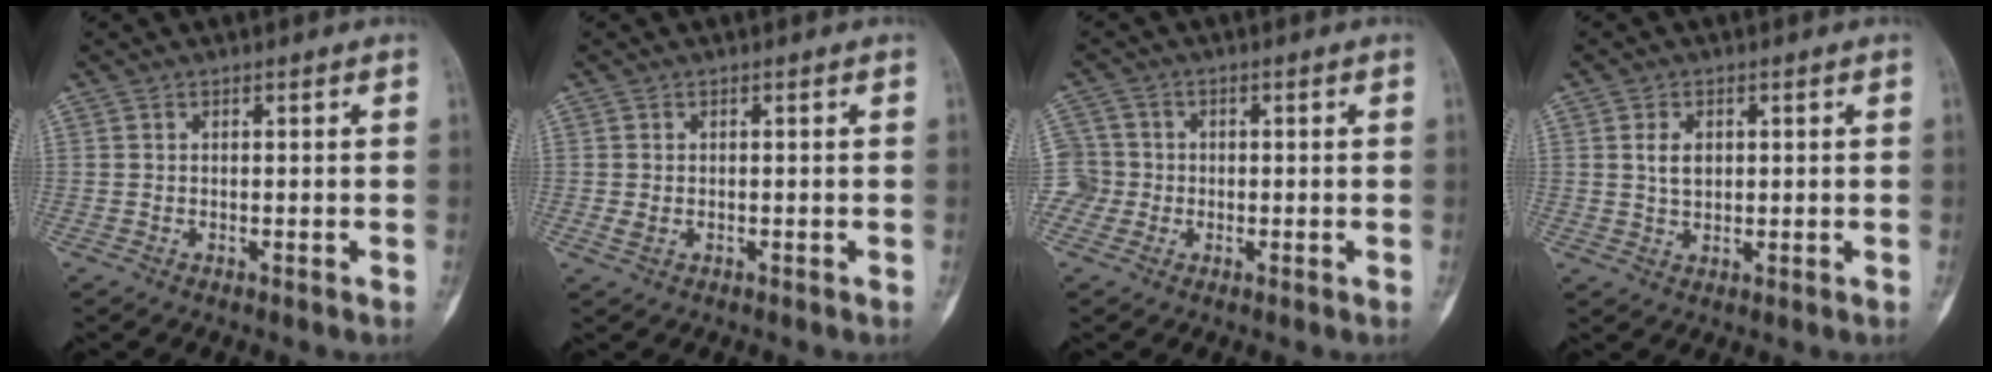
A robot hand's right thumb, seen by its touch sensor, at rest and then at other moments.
{"total": 1.4, "force": [-0.2, 1.0, 1.0], "torque": [-0.021, 0.003, -0.003]}
{"total": 4.8, "force": [-0.7, 4.7, 0.3], "torque": [0.014, 0.013, -0.020]}
{"total": 3.7, "force": [0.9, 2.5, 2.6], "torque": [-0.038, -0.003, 0.019]}